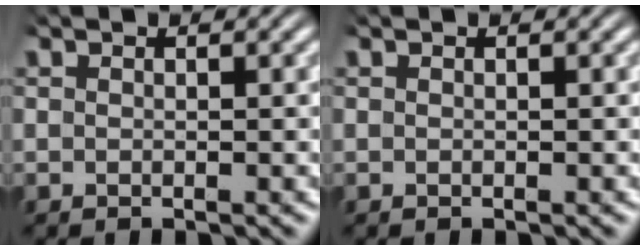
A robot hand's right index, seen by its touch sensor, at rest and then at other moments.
{"total": 0.0}